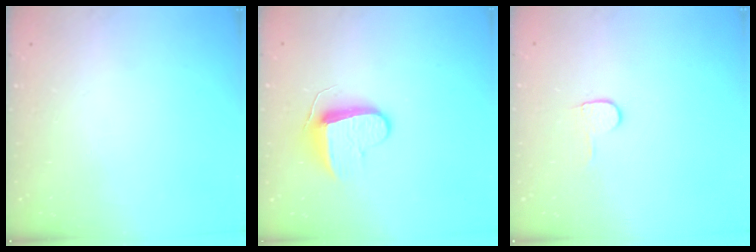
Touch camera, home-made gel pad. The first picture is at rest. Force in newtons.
{"total": 9.1, "press": 9.1, "slide": 0.0}
{"total": 3.6, "press": 3.6, "slide": 0.4}